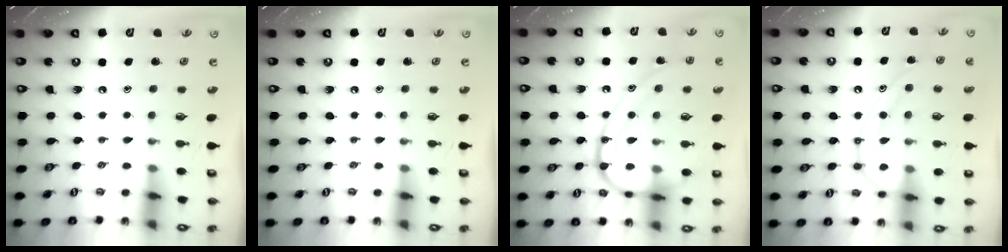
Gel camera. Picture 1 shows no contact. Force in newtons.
{"total": 0.0}
{"total": 16.6, "press": 16.5, "slide": 1.4}
{"total": 14.0, "press": 14.0, "slide": 1.3}